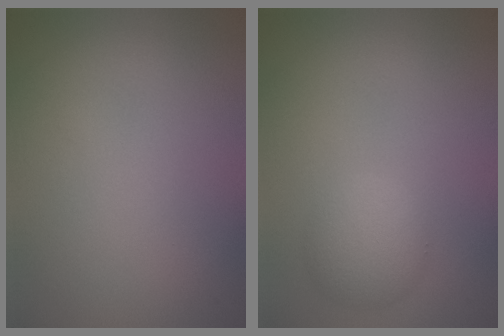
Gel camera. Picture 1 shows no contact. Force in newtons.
{"total": 3.0, "press": 3.0, "slide": 0.1}